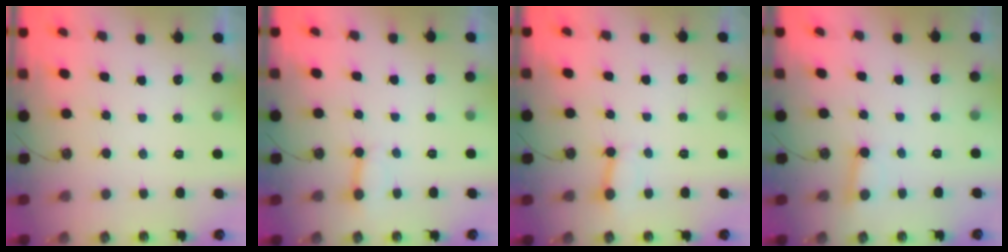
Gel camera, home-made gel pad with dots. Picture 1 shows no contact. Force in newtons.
{"total": 3.7, "press": 3.6, "slide": 0.4}
{"total": 2.9, "press": 2.9, "slide": 0.2}
{"total": 2.6, "press": 2.5, "slide": 0.7}